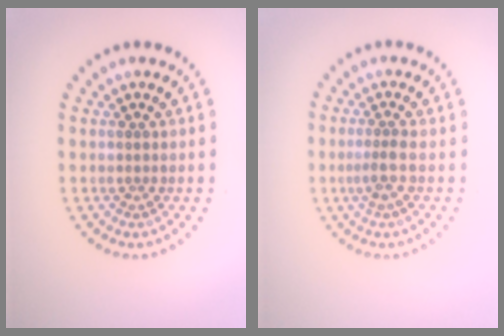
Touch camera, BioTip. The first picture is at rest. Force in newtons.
{"total": 1.8, "press": 1.2, "slide": 1.3}